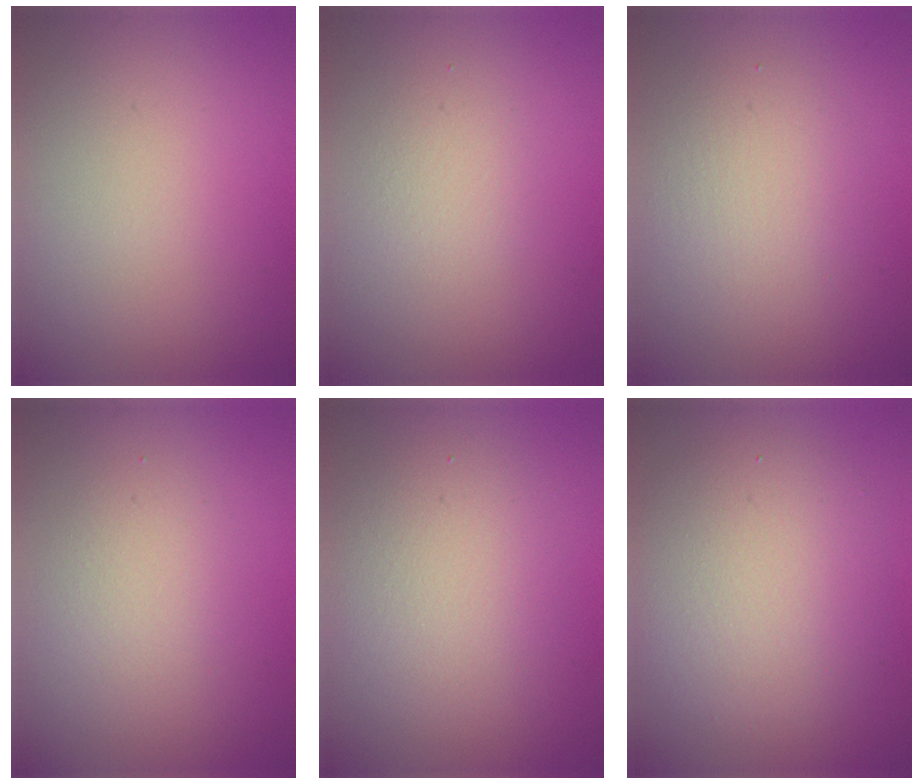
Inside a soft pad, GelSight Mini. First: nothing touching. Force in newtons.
{"total": 1.5, "press": 1.5, "slide": 0.1}
{"total": 3.1, "press": 3.1, "slide": 0.1}
{"total": 2.2, "press": 2.2, "slide": 0.2}
{"total": 3.7, "press": 3.7, "slide": 0.3}
{"total": 6.0, "press": 6.0, "slide": 0.3}